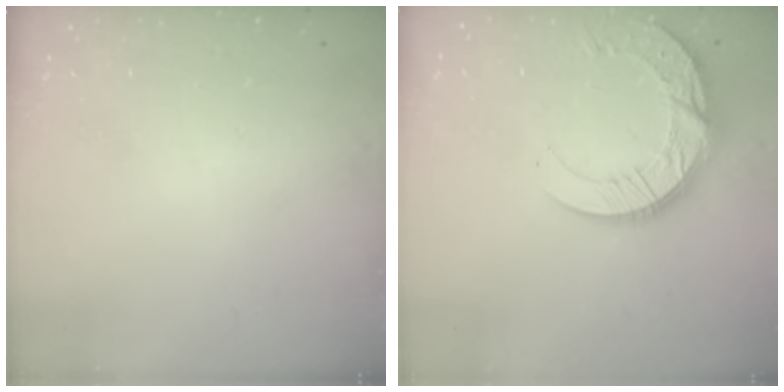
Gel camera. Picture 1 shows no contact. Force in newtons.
{"total": 14.6, "press": 14.6, "slide": 1.2}